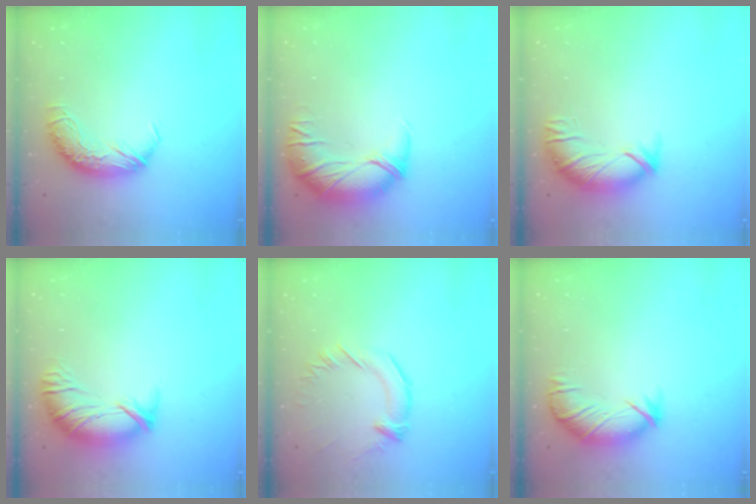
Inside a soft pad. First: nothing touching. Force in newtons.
{"total": 2.8, "press": 1.3, "slide": 2.4}
{"total": 3.5, "press": 2.4, "slide": 2.5}
{"total": 3.3, "press": 2.3, "slide": 2.4}
{"total": 2.3, "press": 2.3, "slide": 0.6}
{"total": 3.2, "press": 2.6, "slide": 1.8}